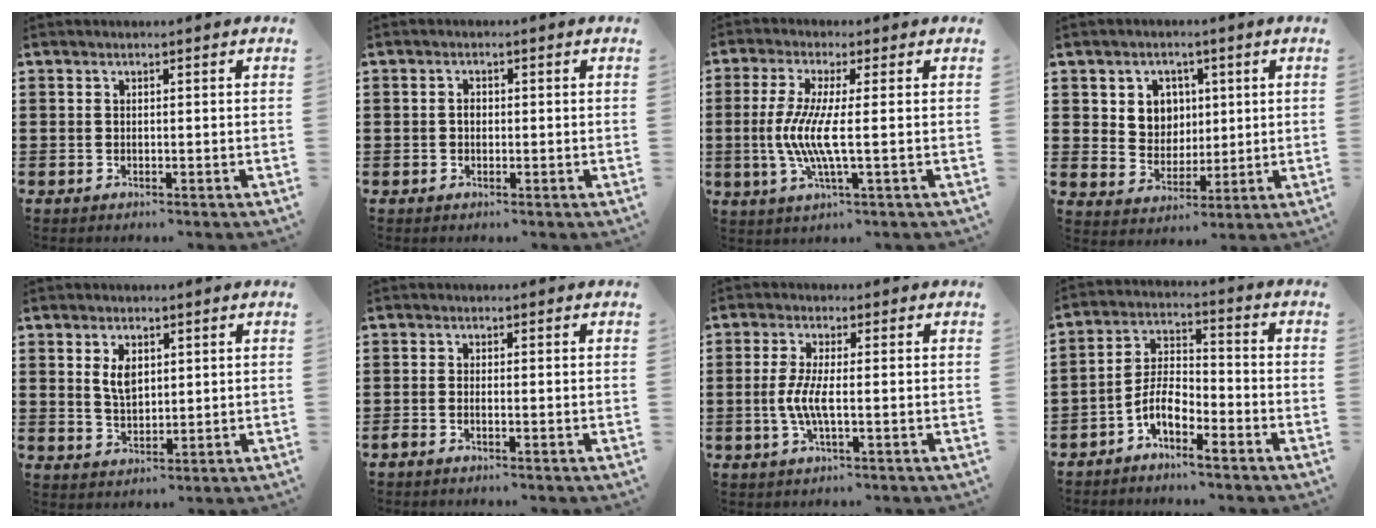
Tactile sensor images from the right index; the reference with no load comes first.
{"total": 1.3, "force": [-0.1, 0.9, 1.0], "torque": [-0.020, 0.003, -0.002]}
{"total": 7.0, "force": [-0.8, 0.4, 7.0], "torque": [-0.154, -0.018, -0.025]}
{"total": 5.4, "force": [1.8, 4.9, 1.5], "torque": [-0.046, 0.012, 0.029]}
{"total": 3.9, "force": [1.5, 2.2, 2.9], "torque": [-0.055, 0.005, 0.025]}
{"total": 0.8, "force": [-0.6, 0.0, 0.5], "torque": [-0.009, -0.003, -0.011]}
{"total": 4.7, "force": [-0.8, 0.8, 4.6], "torque": [-0.111, -0.010, -0.026]}
{"total": 6.2, "force": [-4.0, 2.3, 4.2], "torque": [-0.104, 0.000, -0.083]}